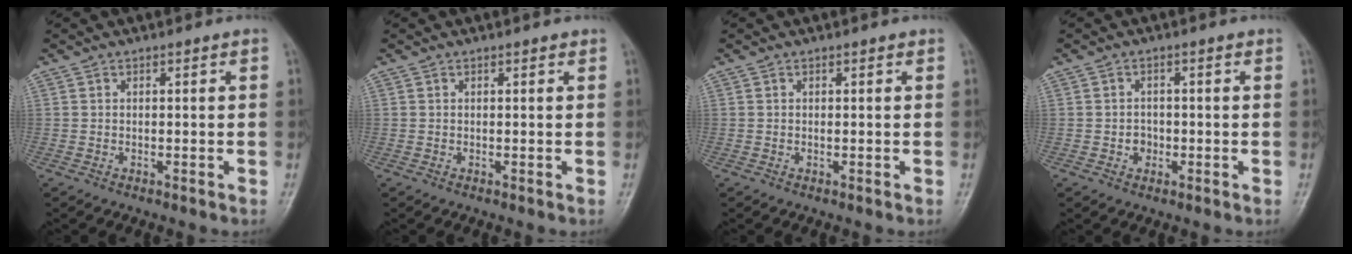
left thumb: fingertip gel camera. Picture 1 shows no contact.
{"total": 0.6, "force": [0.4, 0.2, 0.3], "torque": [-0.007, -0.002, 0.003]}
{"total": 0.5, "force": [0.3, 0.2, 0.4], "torque": [-0.008, 0.000, 0.002]}
{"total": 2.1, "force": [-0.5, 1.9, 0.8], "torque": [0.000, 0.006, -0.009]}